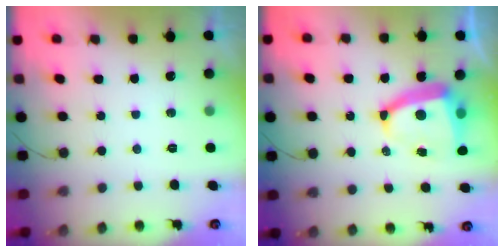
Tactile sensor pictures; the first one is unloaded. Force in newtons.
{"total": 11.0, "press": 10.9, "slide": 1.4}